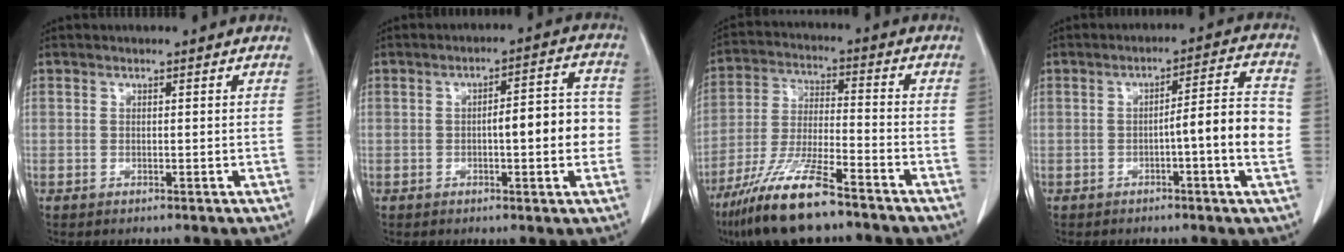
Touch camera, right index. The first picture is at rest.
{"total": 8.1, "force": [-1.0, 1.9, 7.8], "torque": [-0.103, 0.025, -0.013]}
{"total": 13.5, "force": [-9.8, 1.7, 9.1], "torque": [-0.184, -0.028, -0.180]}
{"total": 8.3, "force": [-1.7, -0.1, 8.1], "torque": [-0.111, 0.017, -0.027]}